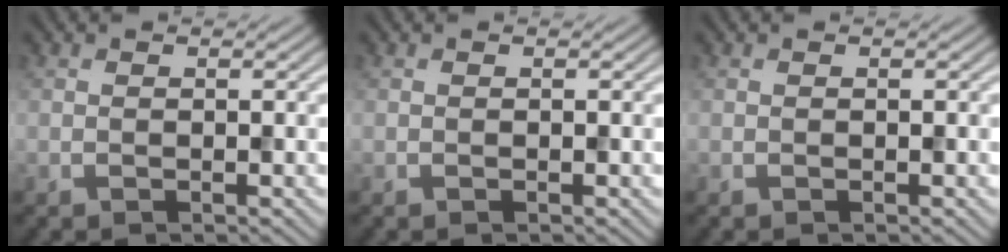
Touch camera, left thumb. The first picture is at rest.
{"total": 0.0}
{"total": 0.0}